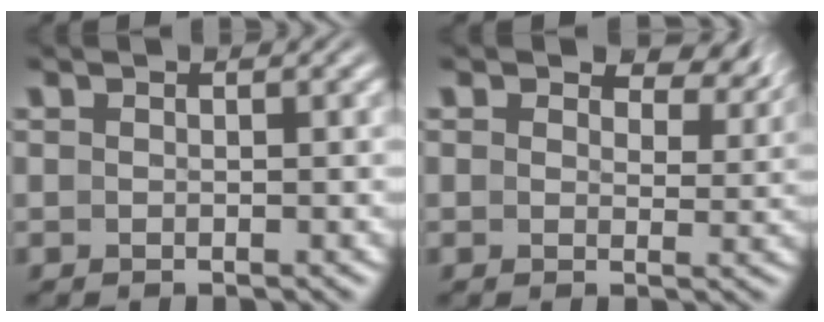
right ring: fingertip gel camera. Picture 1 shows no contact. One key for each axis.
{"total": 3.4, "fx": 2.5, "fy": 1.3, "fz": 1.9, "tx": -0.025, "ty": -0.001, "tz": 0.040}